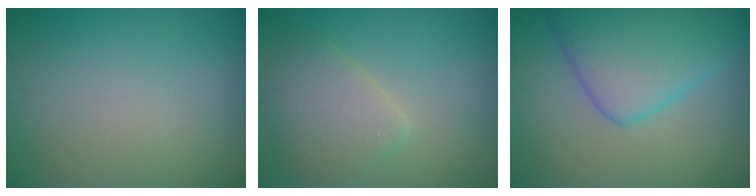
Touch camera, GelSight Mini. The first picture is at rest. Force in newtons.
{"total": 3.6, "press": 3.6, "slide": 0.2}
{"total": 7.2, "press": 7.2, "slide": 0.2}